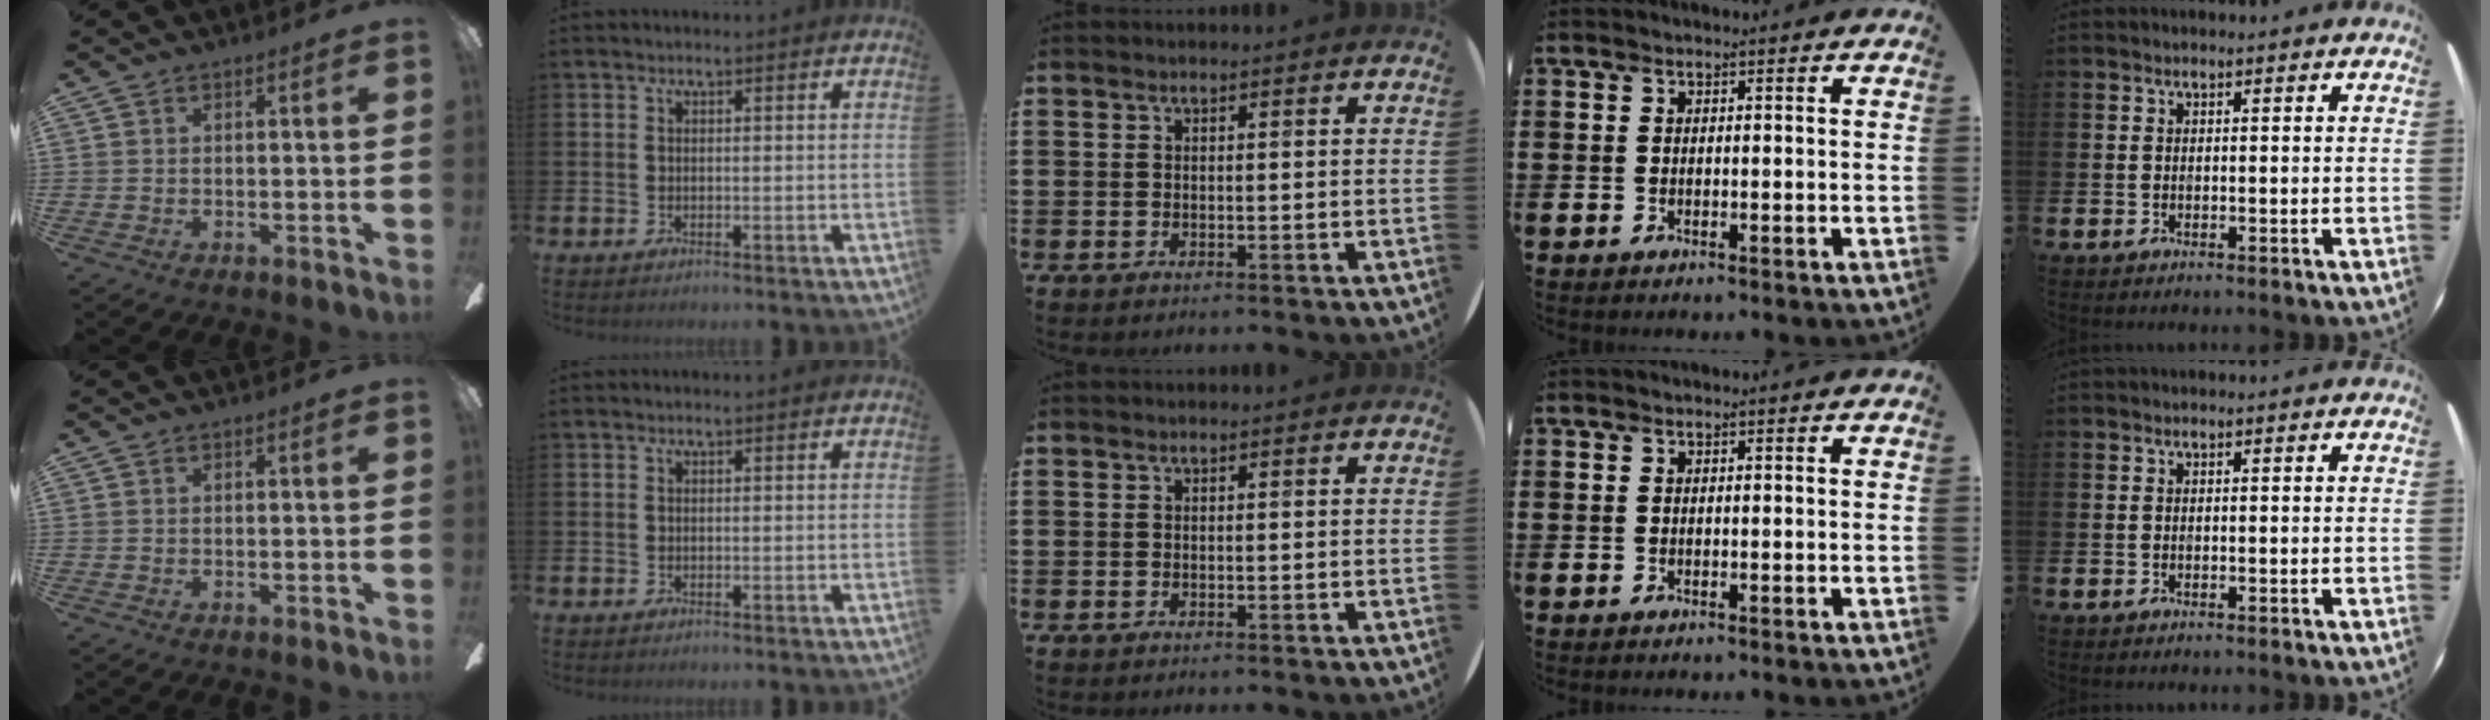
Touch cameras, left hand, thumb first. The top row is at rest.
{}